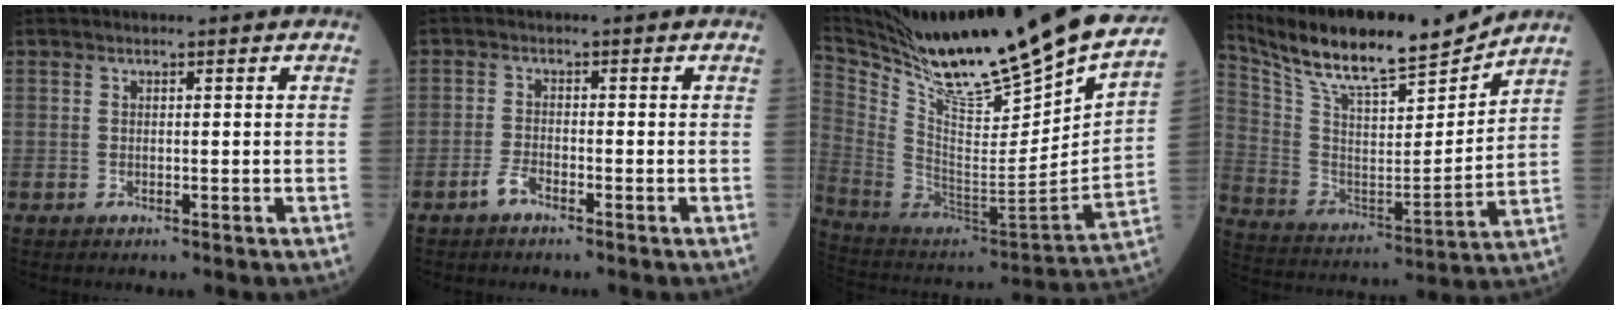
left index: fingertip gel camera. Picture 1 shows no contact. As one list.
[{"total": 1.9, "force": [-1.5, 0.5, 1.0], "torque": [-0.027, -0.001, -0.031]}, {"total": 33.7, "force": [27.7, 1.7, 19.0], "torque": [-0.339, -0.076, 0.428]}, {"total": 18.4, "force": [16.6, 1.8, 7.9], "torque": [-0.168, -0.006, 0.290]}]